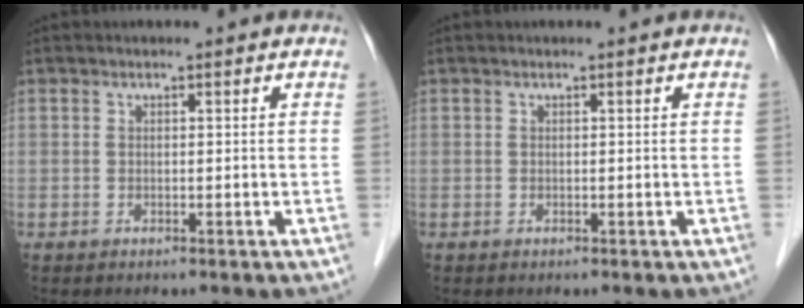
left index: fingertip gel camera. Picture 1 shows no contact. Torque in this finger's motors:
{"motor_torque": [-0.04, 0.12, 0.00, 0.00]}